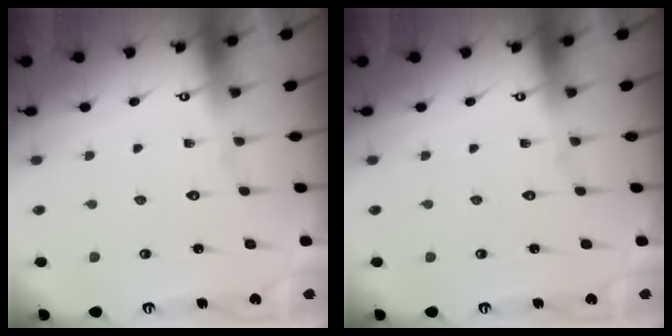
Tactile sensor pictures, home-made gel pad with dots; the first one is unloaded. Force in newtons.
{"total": 0.0}